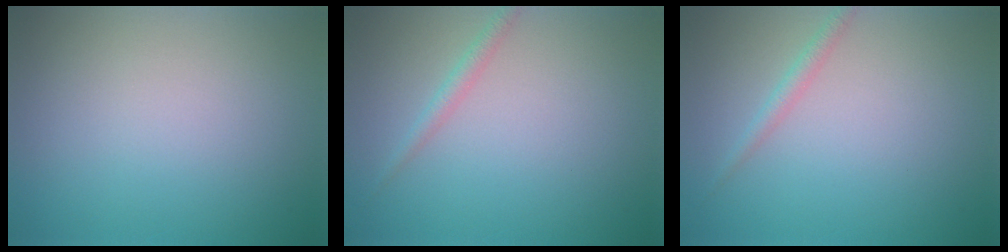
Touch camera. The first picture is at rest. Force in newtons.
{"total": 1.3, "press": 1.3, "slide": 0.0}
{"total": 1.3, "press": 1.3, "slide": 0.0}